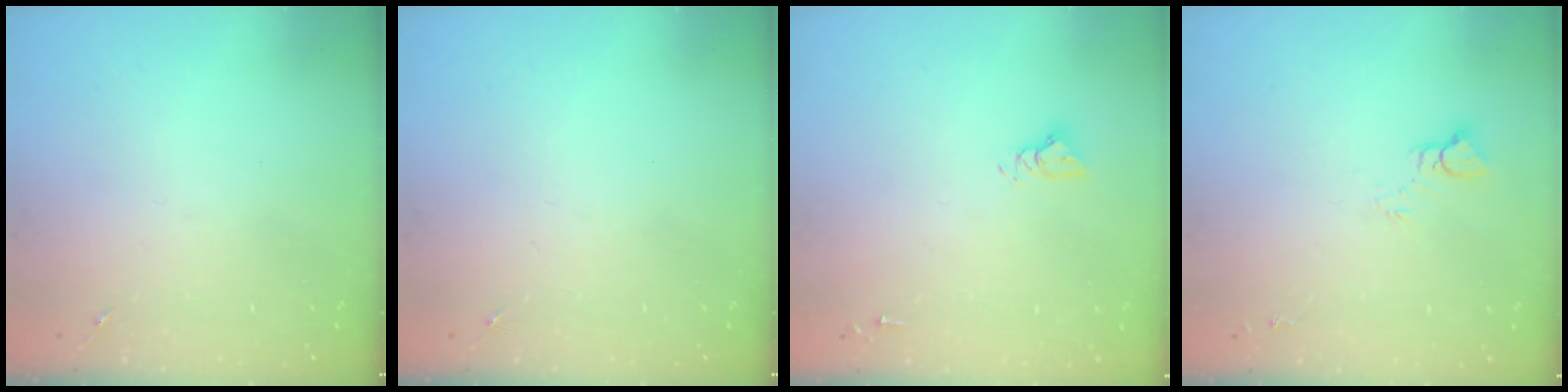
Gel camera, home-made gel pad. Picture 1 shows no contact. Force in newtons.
{"total": 0.0}
{"total": 4.8, "press": 4.8, "slide": 0.4}
{"total": 5.3, "press": 5.3, "slide": 0.5}